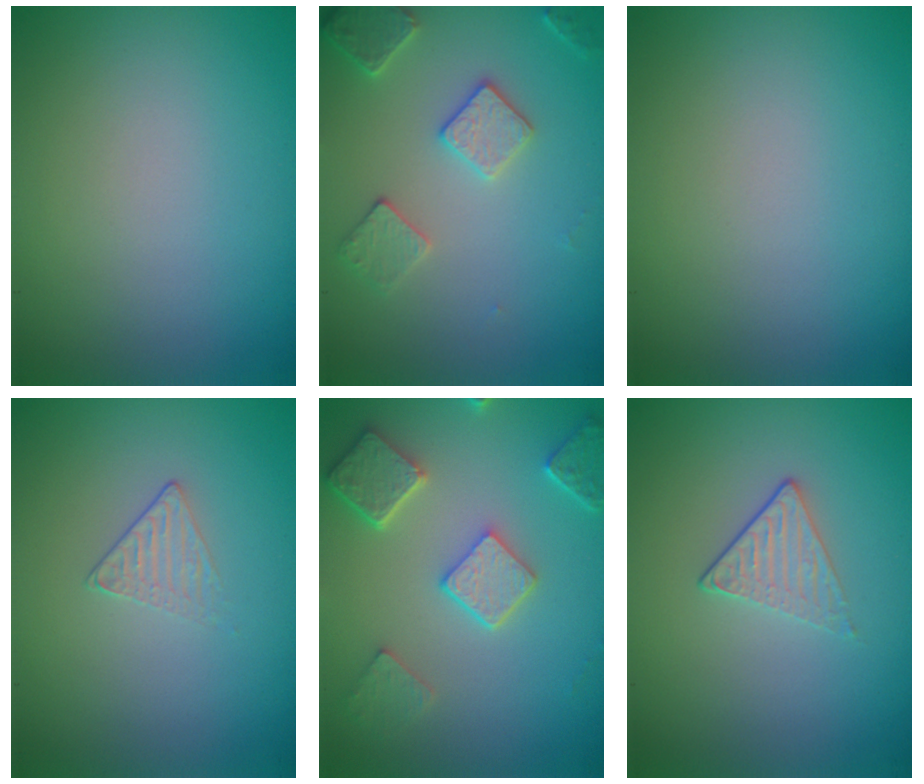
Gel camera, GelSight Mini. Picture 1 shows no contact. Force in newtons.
{"total": 3.1, "press": 3.1, "slide": 0.2}
{"total": 0.0}
{"total": 1.1, "press": 0.5, "slide": 1.0}
{"total": 5.2, "press": 4.0, "slide": 3.2}
{"total": 1.4, "press": 1.1, "slide": 0.9}